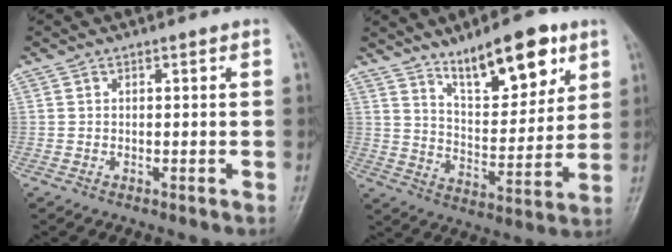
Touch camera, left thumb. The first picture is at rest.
{"total": 15.2, "force": [9.4, 5.8, 10.5], "torque": [-0.126, -0.052, 0.158]}